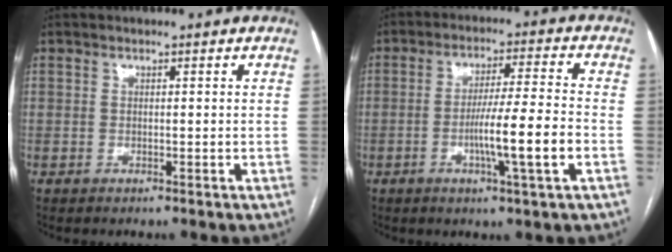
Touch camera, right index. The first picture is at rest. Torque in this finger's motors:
{"motor_torque": [1.59, -0.30, 0.78, 0.18]}